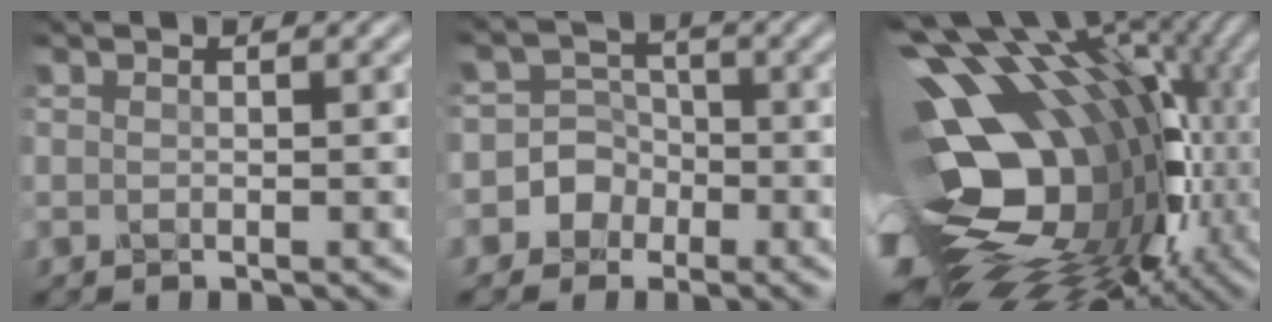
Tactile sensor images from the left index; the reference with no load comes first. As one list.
[{"total": 6.2, "force": [-2.1, 5.8, 0.5], "torque": [0.006, 0.019, -0.067]}, {"total": 18.7, "force": [-0.6, 12.4, 14.0], "torque": [-0.213, -0.029, 0.010]}]